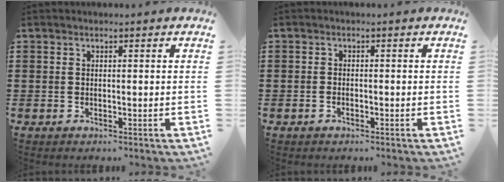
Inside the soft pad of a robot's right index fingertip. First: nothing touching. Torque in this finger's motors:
{"motor_torque": [-0.89, 0.69, -0.01, -0.01]}